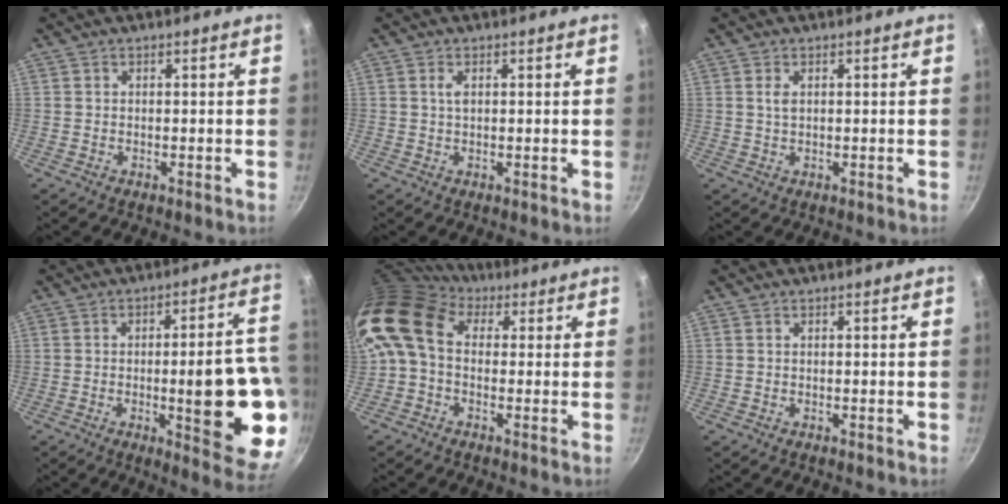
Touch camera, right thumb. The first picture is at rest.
{"total": 1.3, "force": [0.4, 0.5, 1.2], "torque": [-0.021, 0.000, 0.006]}
{"total": 1.6, "force": [0.5, 0.9, 1.3], "torque": [-0.024, -0.001, 0.010]}
{"total": 17.9, "force": [-3.8, 4.8, 16.8], "torque": [-0.175, 0.019, -0.048]}
{"total": 12.0, "force": [2.1, 8.6, 8.1], "torque": [-0.147, 0.023, 0.017]}
{"total": 0.0}